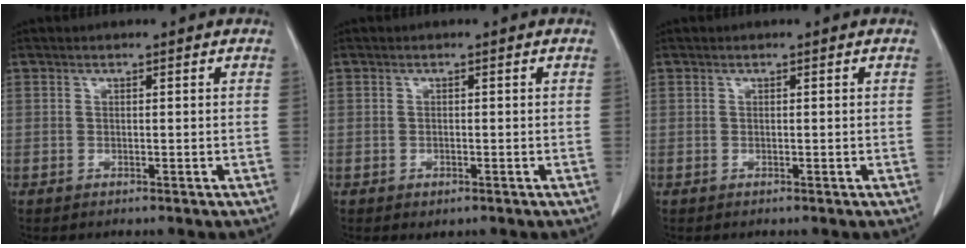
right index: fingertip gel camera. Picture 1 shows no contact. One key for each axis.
{"total": 0.9, "fx": -0.4, "fy": 0.5, "fz": 0.6, "tx": -0.008, "ty": 0.000, "tz": 0.003}
{"total": 0.0}